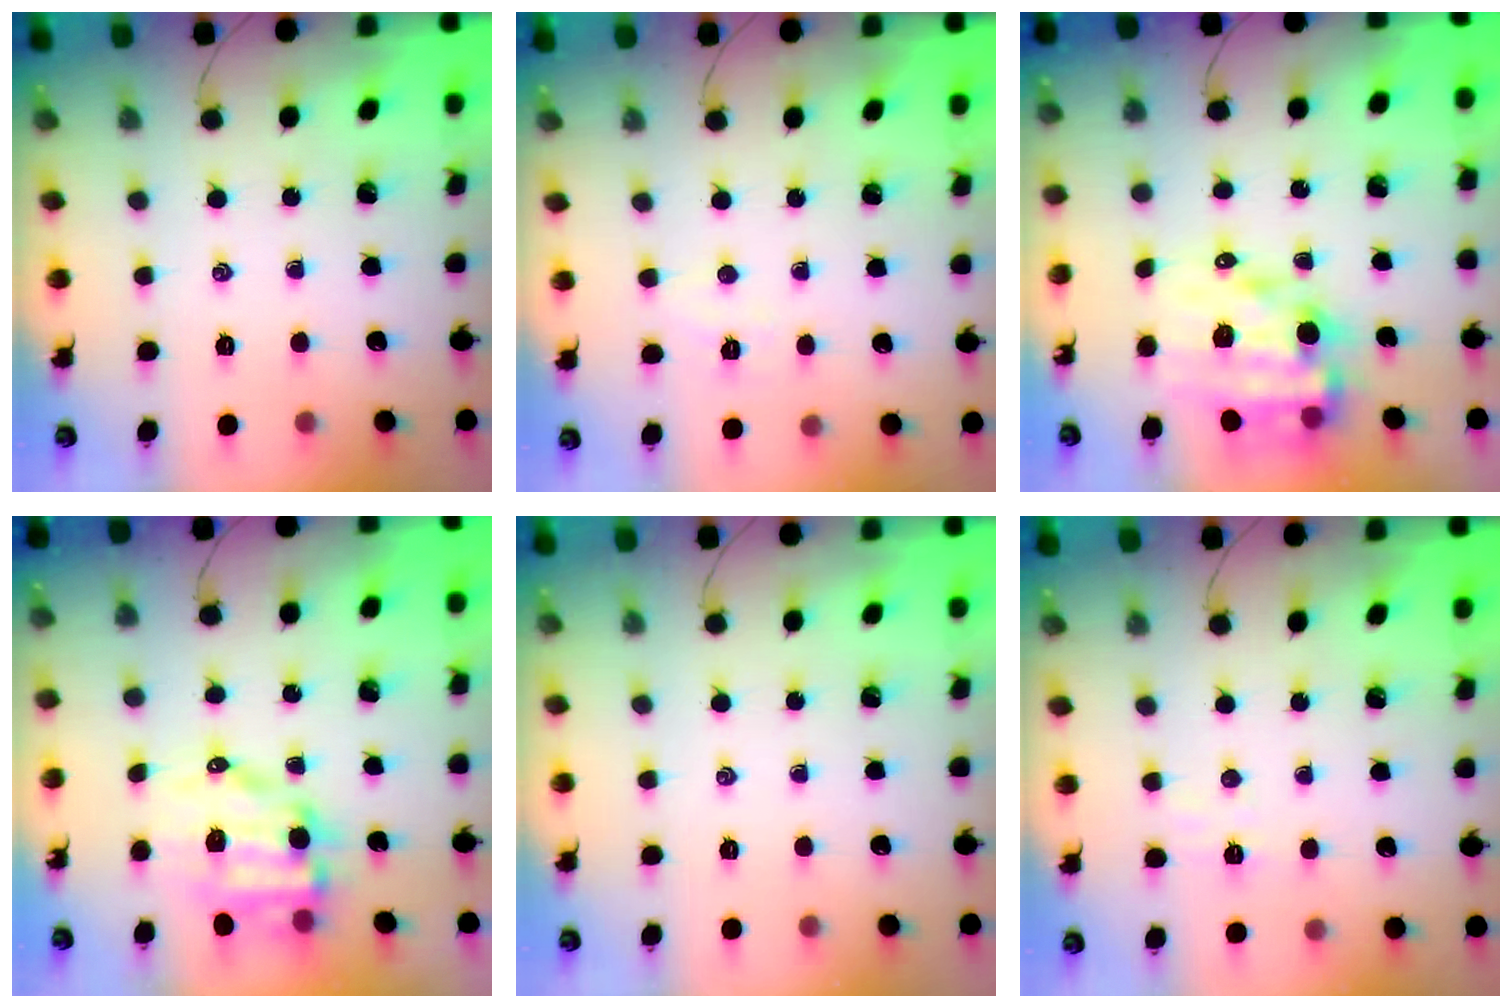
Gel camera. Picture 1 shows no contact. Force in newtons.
{"total": 4.0, "press": 3.9, "slide": 0.9}
{"total": 11.7, "press": 11.2, "slide": 3.2}
{"total": 8.7, "press": 8.4, "slide": 2.3}
{"total": 0.0}
{"total": 4.7, "press": 4.6, "slide": 1.0}